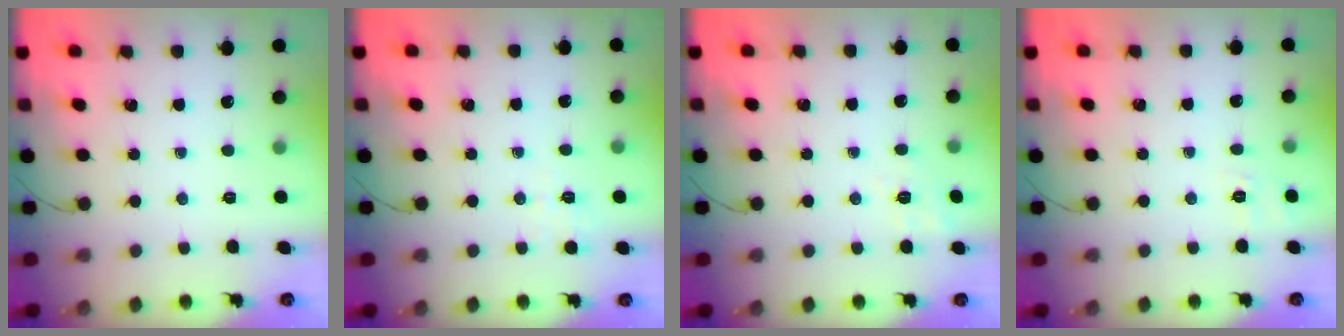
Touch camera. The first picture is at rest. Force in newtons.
{"total": 2.7, "press": 2.0, "slide": 1.8}
{"total": 1.9, "press": 0.8, "slide": 1.7}
{"total": 2.7, "press": 2.1, "slide": 1.6}